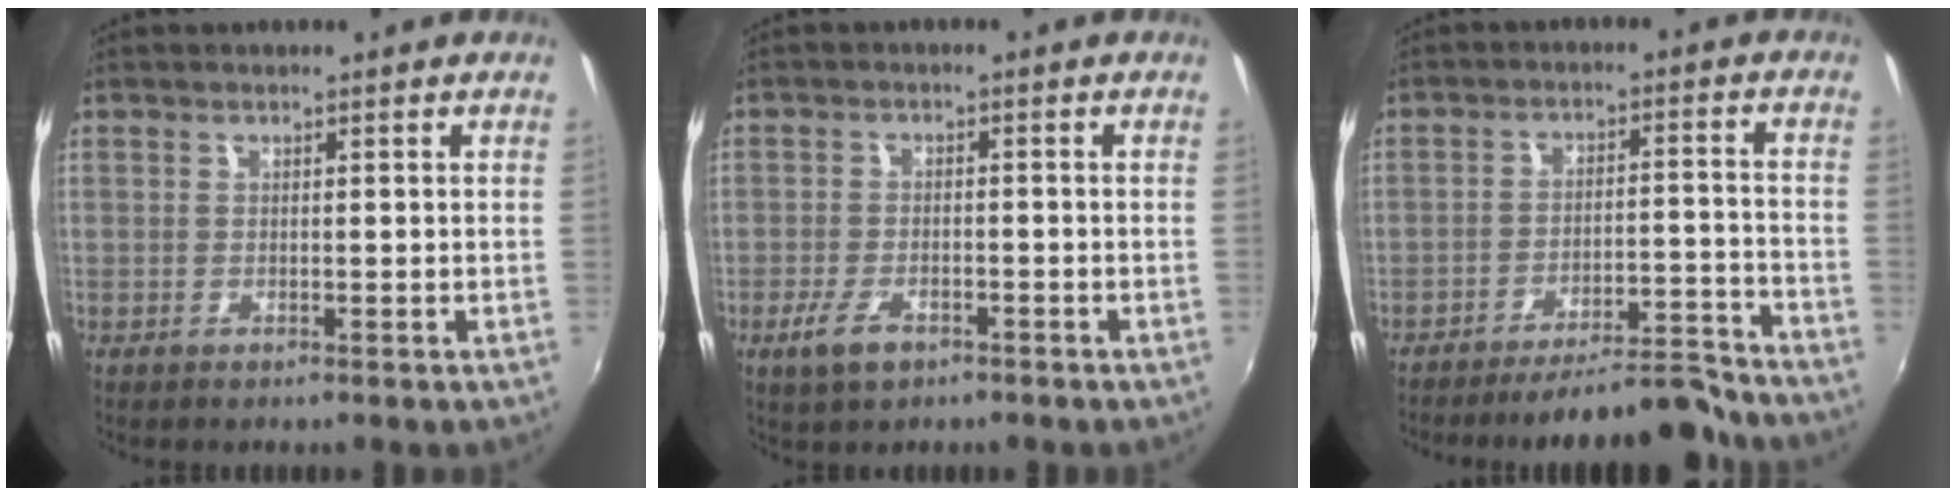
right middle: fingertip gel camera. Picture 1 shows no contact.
{"total": 5.0, "force": [-3.1, 2.3, 3.2], "torque": [-0.081, -0.007, -0.055]}
{"total": 12.8, "force": [-12.2, 1.4, 3.7], "torque": [-0.062, 0.028, -0.163]}